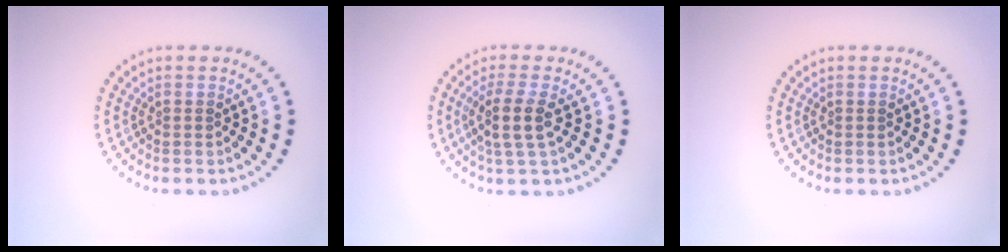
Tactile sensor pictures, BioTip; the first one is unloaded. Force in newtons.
{"total": 2.9, "press": 2.4, "slide": 1.6}
{"total": 0.0}